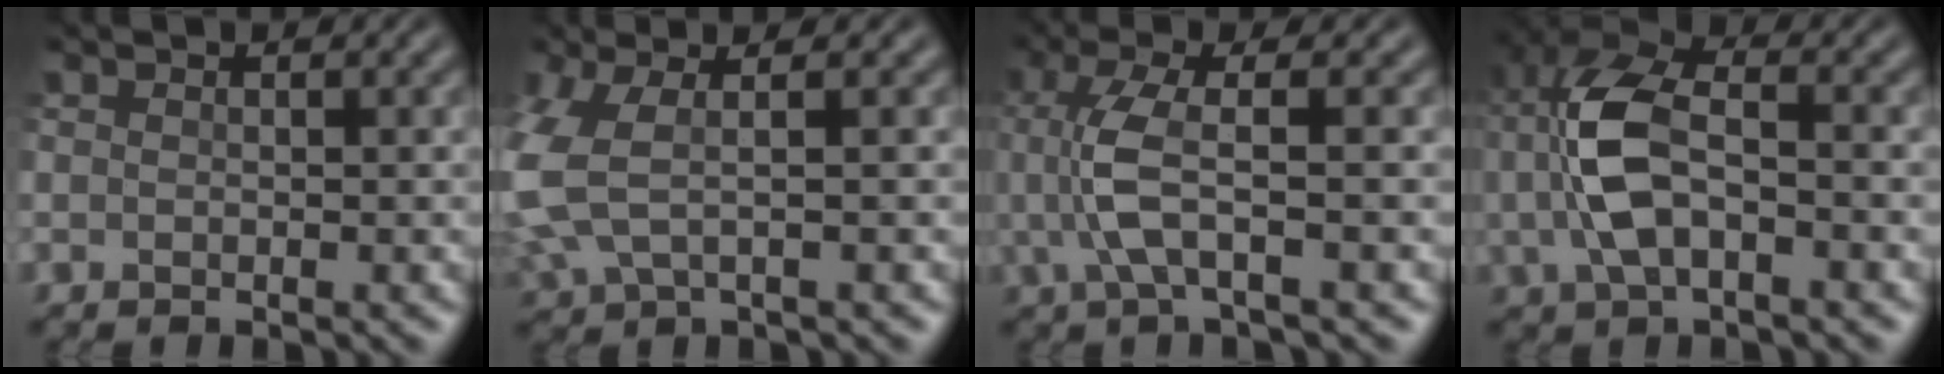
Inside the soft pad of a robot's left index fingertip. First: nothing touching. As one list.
[{"total": 5.6, "force": [-0.1, 2.8, 4.9], "torque": [-0.138, -0.001, -0.003]}, {"total": 4.4, "force": [-0.3, 1.0, 4.3], "torque": [-0.104, 0.004, -0.007]}, {"total": 7.1, "force": [-0.6, 3.6, 6.1], "torque": [-0.139, 0.011, -0.017]}]